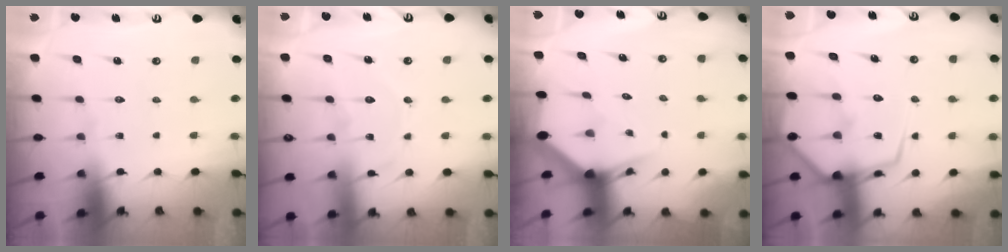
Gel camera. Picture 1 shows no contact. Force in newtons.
{"total": 8.1, "press": 8.0, "slide": 0.8}
{"total": 3.0, "press": 2.9, "slide": 0.5}
{"total": 11.6, "press": 11.6, "slide": 1.2}